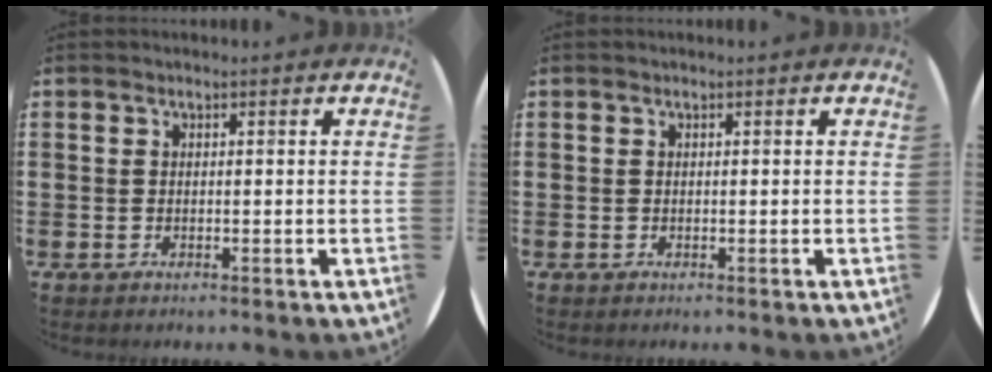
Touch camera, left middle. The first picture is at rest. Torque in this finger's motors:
{"motor_torque": [-0.13, -0.13, 0.05, -0.01]}